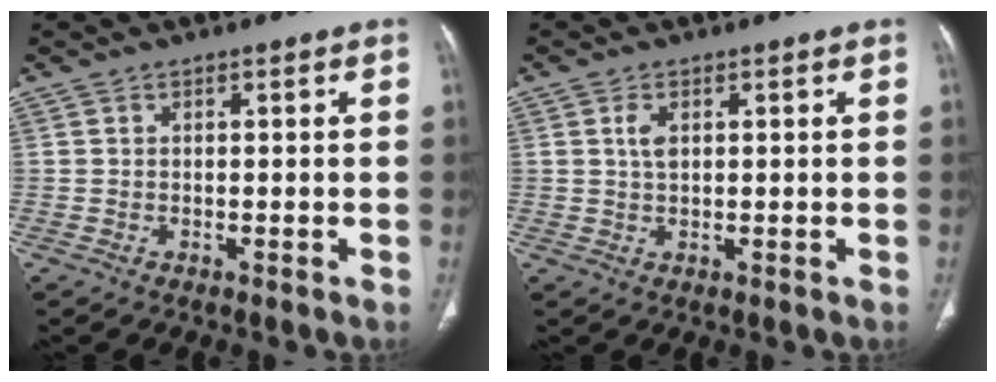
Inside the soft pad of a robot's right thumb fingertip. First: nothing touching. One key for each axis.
{"total": 2.4, "fx": 0.8, "fy": 1.3, "fz": 1.9, "tx": -0.038, "ty": 0.002, "tz": 0.017}